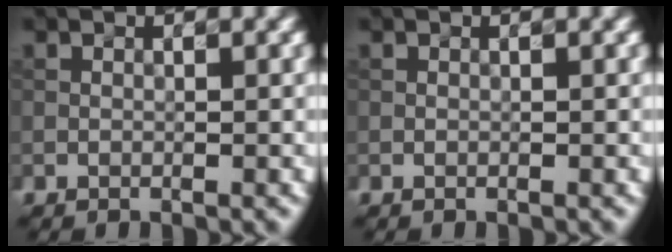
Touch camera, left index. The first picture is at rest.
{"total": 0.0}